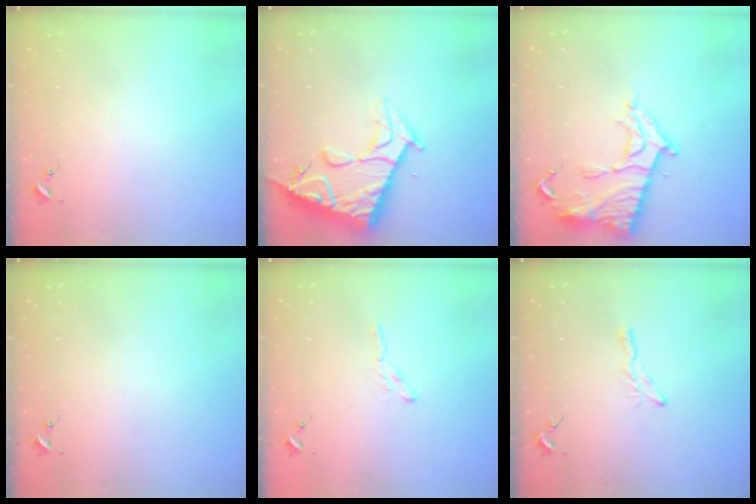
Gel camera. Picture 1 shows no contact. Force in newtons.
{"total": 16.3, "press": 16.2, "slide": 1.7}
{"total": 14.6, "press": 14.5, "slide": 1.4}
{"total": 0.0}
{"total": 2.4, "press": 2.4, "slide": 0.2}
{"total": 5.4, "press": 5.4, "slide": 0.3}